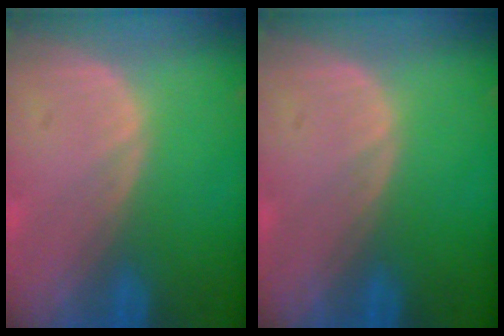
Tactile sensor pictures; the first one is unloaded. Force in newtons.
{"total": 0.0}